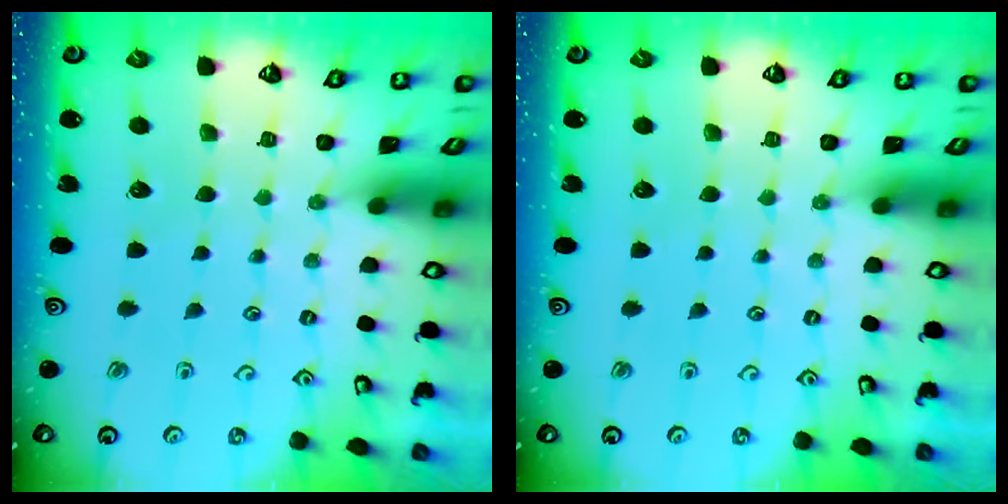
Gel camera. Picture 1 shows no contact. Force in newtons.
{"total": 0.0}